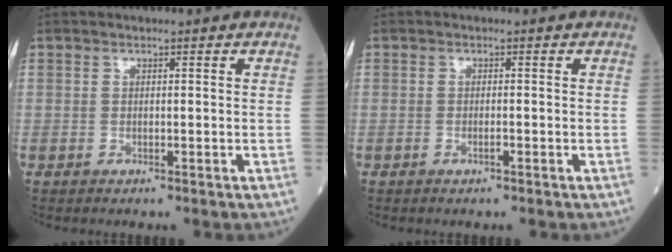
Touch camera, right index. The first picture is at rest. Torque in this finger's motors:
{"motor_torque": [-0.10, 0.10, -0.04, -0.01]}